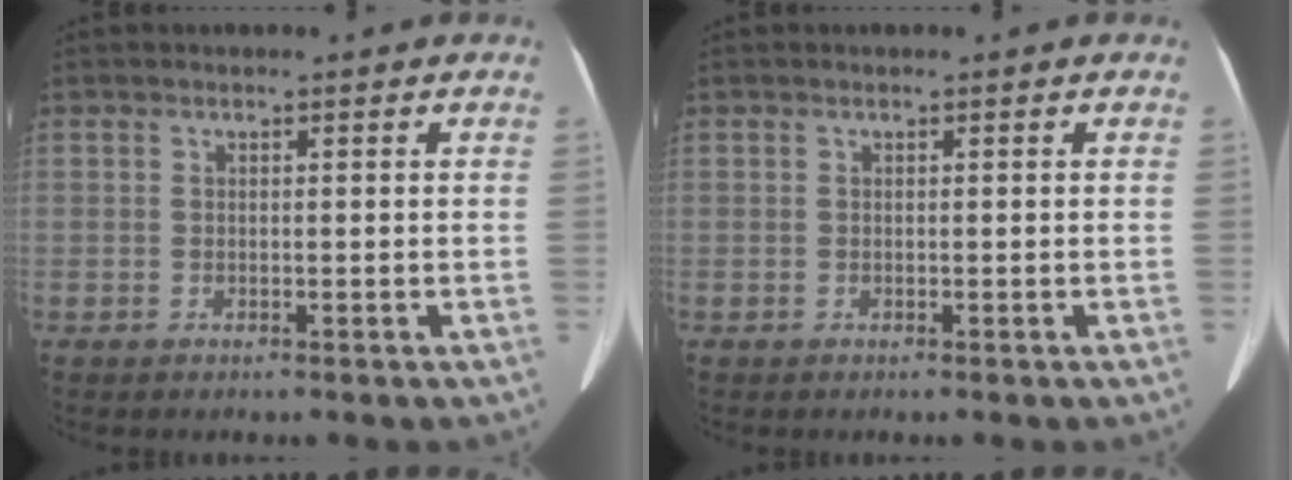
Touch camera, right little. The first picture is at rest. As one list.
[{"total": 0.0}]